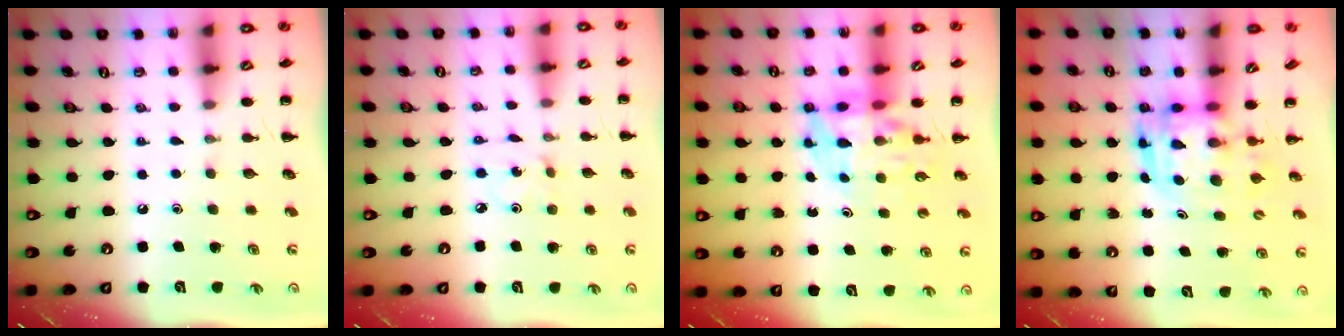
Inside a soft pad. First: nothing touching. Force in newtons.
{"total": 1.0, "press": 0.9, "slide": 0.3}
{"total": 9.6, "press": 9.2, "slide": 2.7}
{"total": 3.6, "press": 3.5, "slide": 0.7}